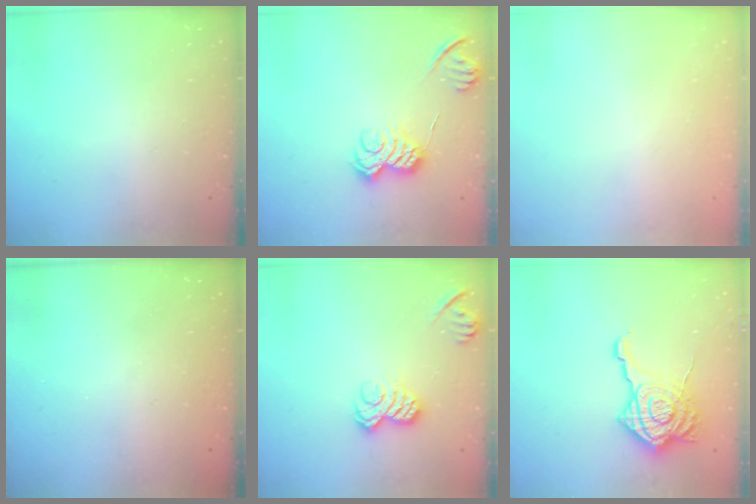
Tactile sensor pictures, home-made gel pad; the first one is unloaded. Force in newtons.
{"total": 9.7, "press": 9.7, "slide": 0.4}
{"total": 2.7, "press": 2.6, "slide": 0.8}
{"total": 2.6, "press": 2.5, "slide": 0.9}
{"total": 8.7, "press": 8.7, "slide": 0.3}
{"total": 15.7, "press": 15.6, "slide": 1.6}